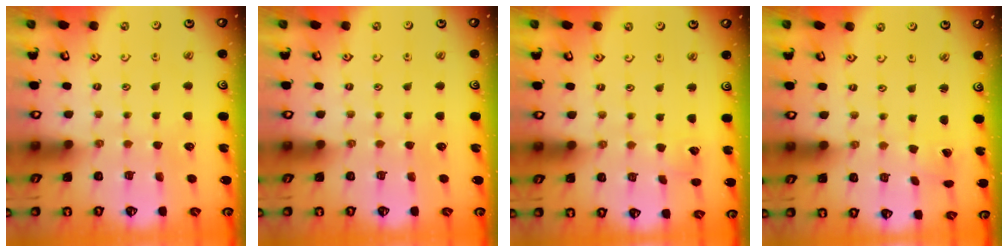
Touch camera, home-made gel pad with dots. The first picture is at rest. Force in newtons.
{"total": 0.0}
{"total": 2.4, "press": 2.3, "slide": 0.3}
{"total": 1.2, "press": 1.2, "slide": 0.1}